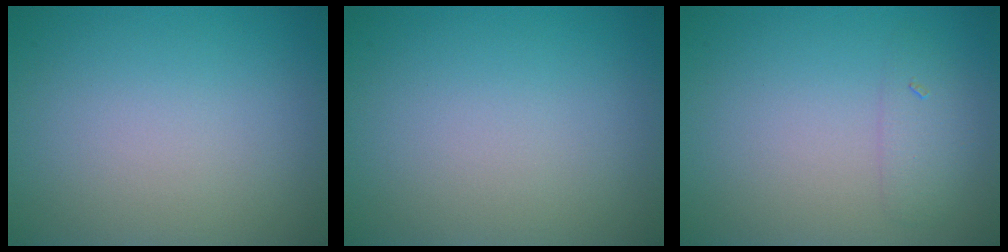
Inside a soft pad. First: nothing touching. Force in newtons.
{"total": 0.0}
{"total": 1.6, "press": 1.6, "slide": 0.1}